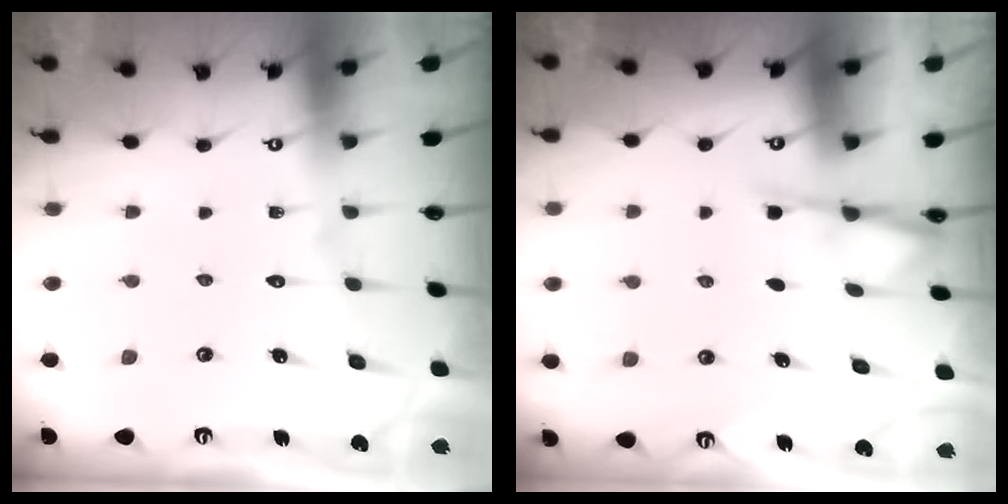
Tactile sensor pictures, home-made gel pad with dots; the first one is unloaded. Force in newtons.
{"total": 2.2, "press": 2.2, "slide": 0.5}